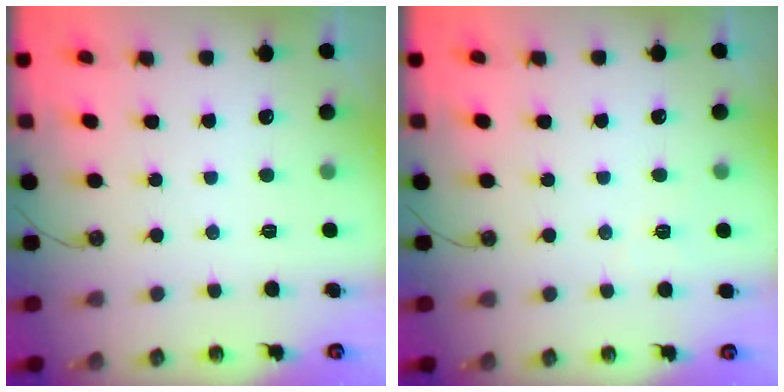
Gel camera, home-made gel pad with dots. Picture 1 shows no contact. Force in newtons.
{"total": 2.8, "press": 2.8, "slide": 0.3}